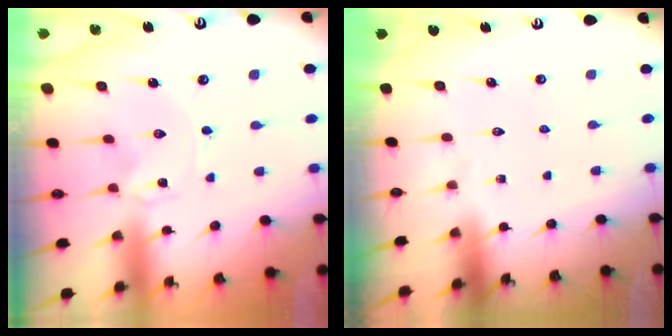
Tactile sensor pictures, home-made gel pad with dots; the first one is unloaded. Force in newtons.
{"total": 0.0}